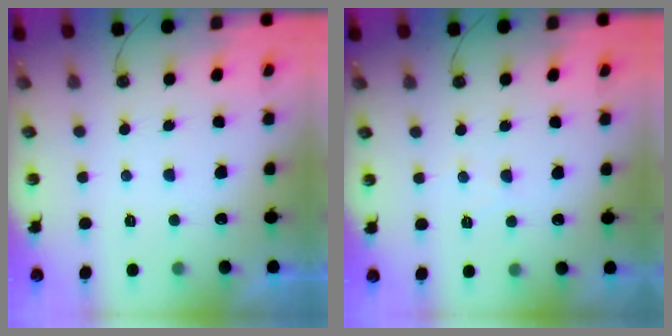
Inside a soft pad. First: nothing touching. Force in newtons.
{"total": 3.4, "press": 3.4, "slide": 0.5}